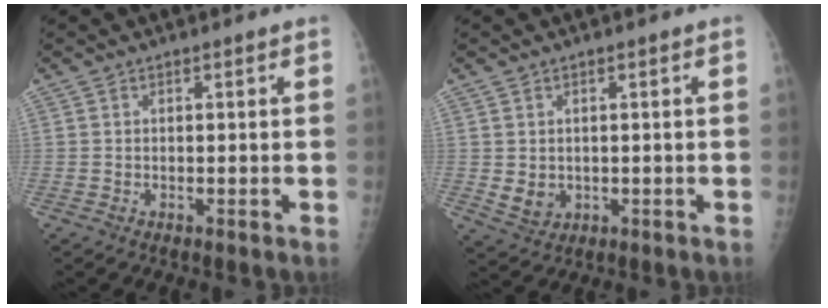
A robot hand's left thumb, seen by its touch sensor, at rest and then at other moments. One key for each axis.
{"total": 3.5, "fx": -0.1, "fy": 3.0, "fz": 1.8, "tx": -0.019, "ty": -0.005, "tz": 0.011}